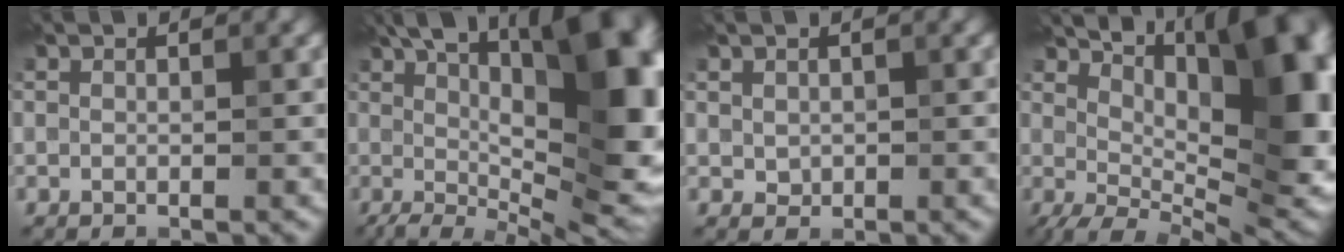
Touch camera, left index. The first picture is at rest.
{"total": 18.3, "force": [4.3, 6.5, 16.6], "torque": [-0.232, 0.024, 0.077]}
{"total": 1.0, "force": [0.2, 0.8, 0.5], "torque": [-0.010, 0.002, 0.004]}
{"total": 17.2, "force": [4.7, 7.7, 14.7], "torque": [-0.181, 0.016, 0.091]}